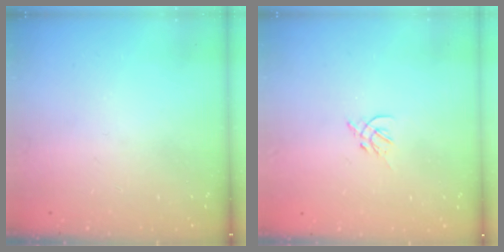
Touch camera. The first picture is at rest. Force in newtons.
{"total": 3.2, "press": 3.1, "slide": 0.7}